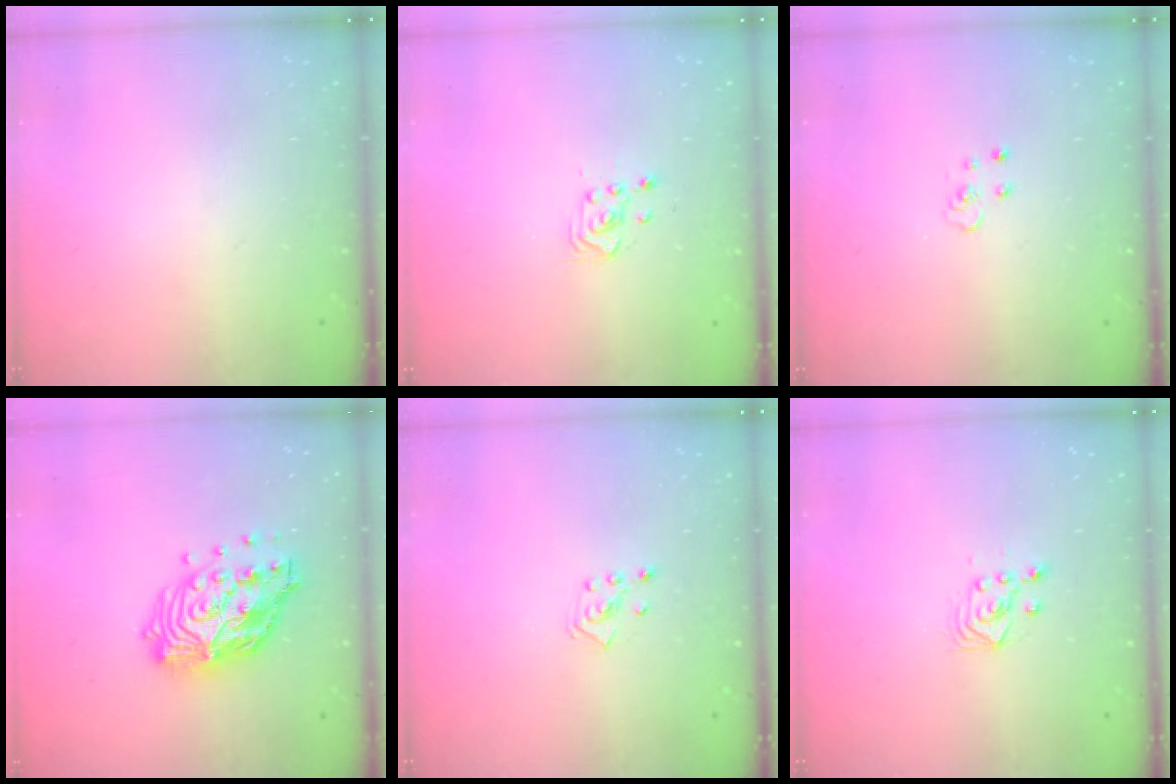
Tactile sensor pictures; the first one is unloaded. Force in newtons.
{"total": 3.6, "press": 3.4, "slide": 1.1}
{"total": 4.4, "press": 4.3, "slide": 0.3}
{"total": 17.1, "press": 17.0, "slide": 1.5}
{"total": 2.8, "press": 2.7, "slide": 0.7}
{"total": 3.6, "press": 3.3, "slide": 1.5}